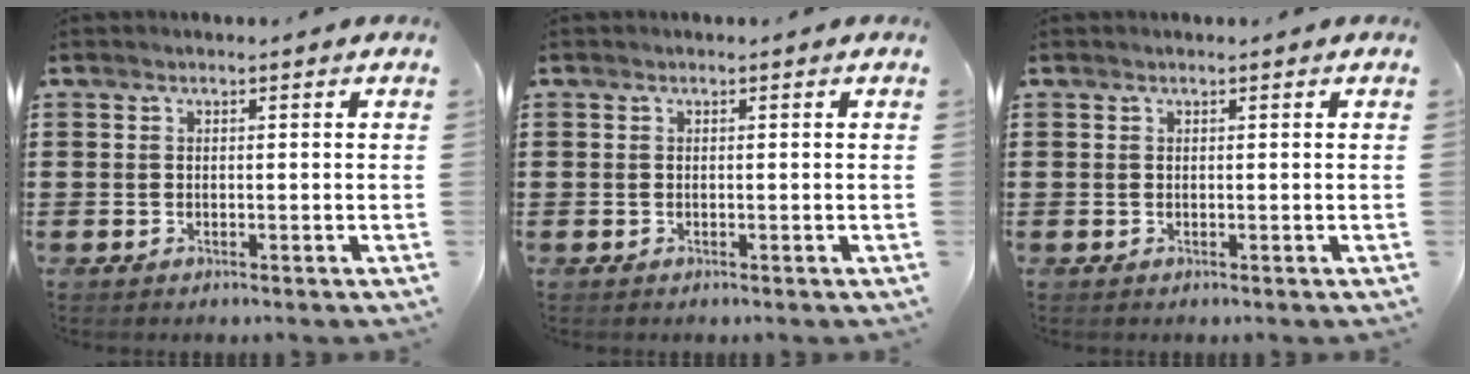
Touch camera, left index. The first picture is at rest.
{"total": 0.0}
{"total": 0.0}